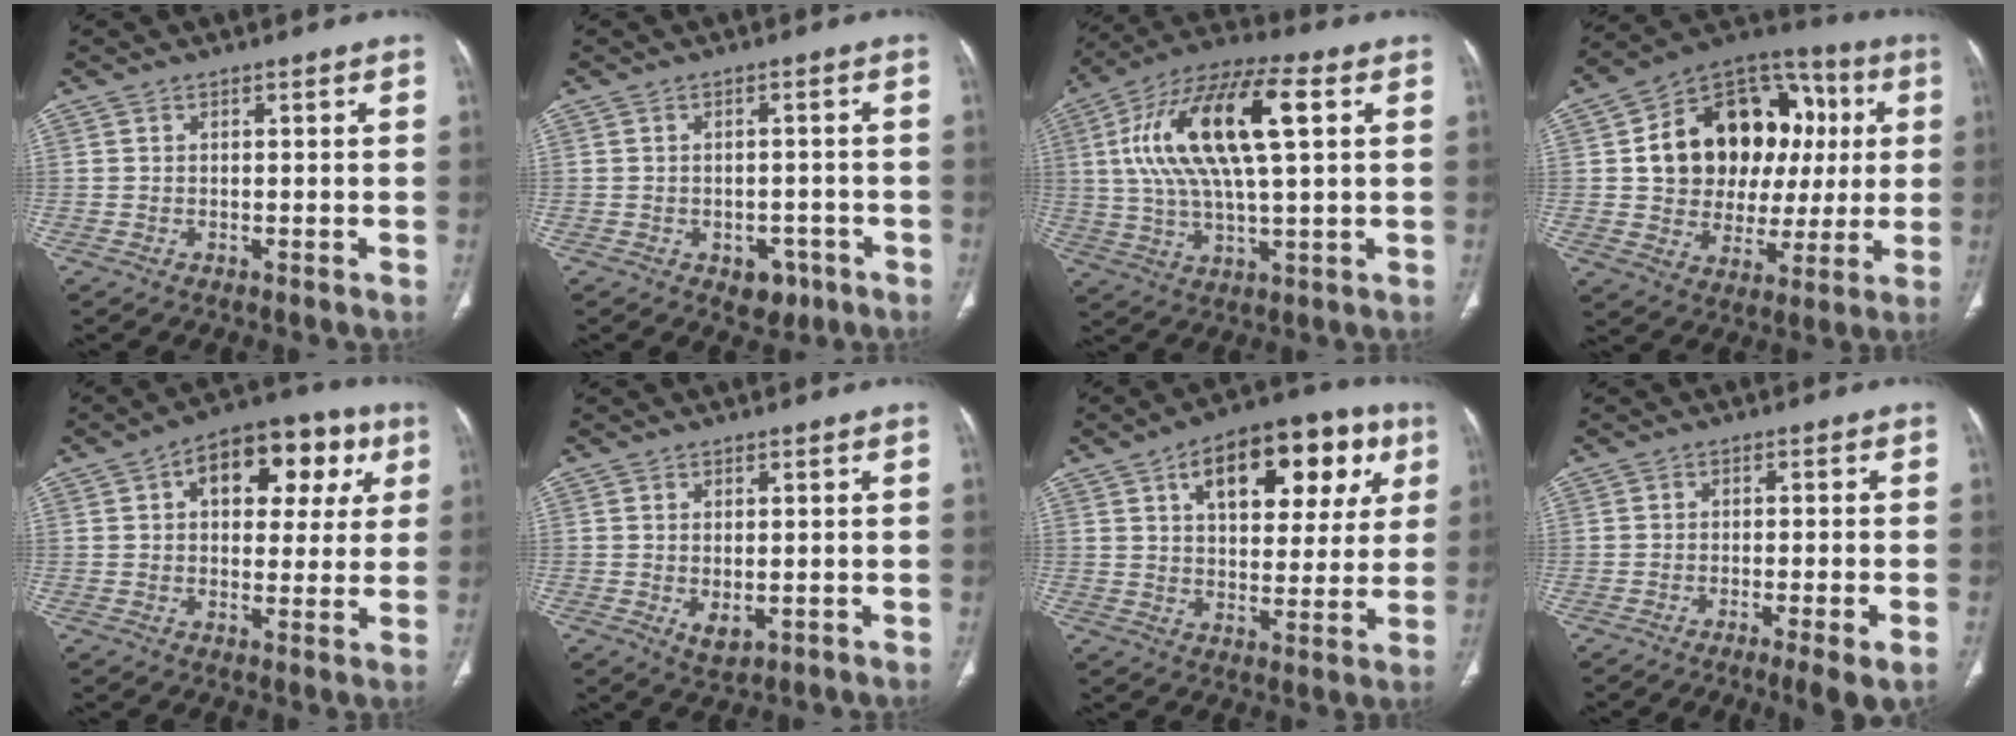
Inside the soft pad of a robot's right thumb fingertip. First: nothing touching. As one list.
[{"total": 4.5, "force": [-2.3, 3.1, 2.3], "torque": [-0.011, 0.012, -0.022]}, {"total": 20.5, "force": [4.9, 7.0, 18.6], "torque": [-0.365, 0.018, 0.082]}, {"total": 24.0, "force": [4.0, 17.5, 15.9], "torque": [-0.196, 0.032, 0.071]}, {"total": 15.8, "force": [5.4, 9.3, 11.6], "torque": [-0.107, 0.018, 0.070]}, {"total": 3.5, "force": [-0.8, 1.8, 2.8], "torque": [-0.043, -0.007, 0.001]}, {"total": 20.3, "force": [8.2, 10.7, 15.2], "torque": [-0.168, 0.006, 0.117]}, {"total": 6.2, "force": [-3.4, 0.3, 5.2], "torque": [-0.082, -0.004, -0.050]}]